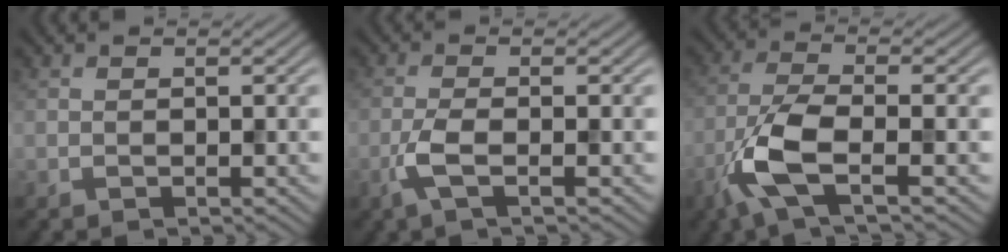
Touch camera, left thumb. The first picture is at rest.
{"total": 3.4, "force": [-1.3, 0.7, 3.1], "torque": [-0.071, 0.002, -0.035]}
{"total": 7.6, "force": [-3.3, 2.3, 6.5], "torque": [-0.145, -0.001, -0.080]}